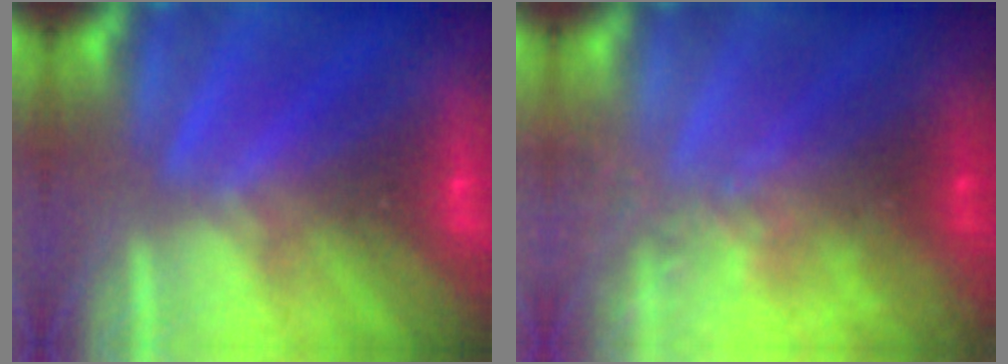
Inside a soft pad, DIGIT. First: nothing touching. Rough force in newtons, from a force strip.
{"total": 2.3}